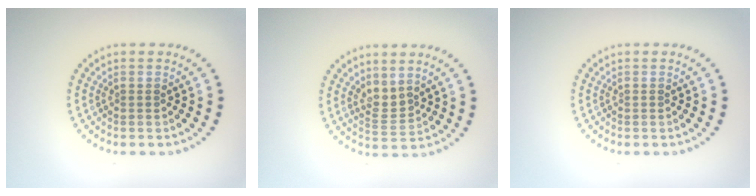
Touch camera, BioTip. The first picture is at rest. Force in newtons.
{"total": 1.9, "press": 1.4, "slide": 1.3}
{"total": 0.0}